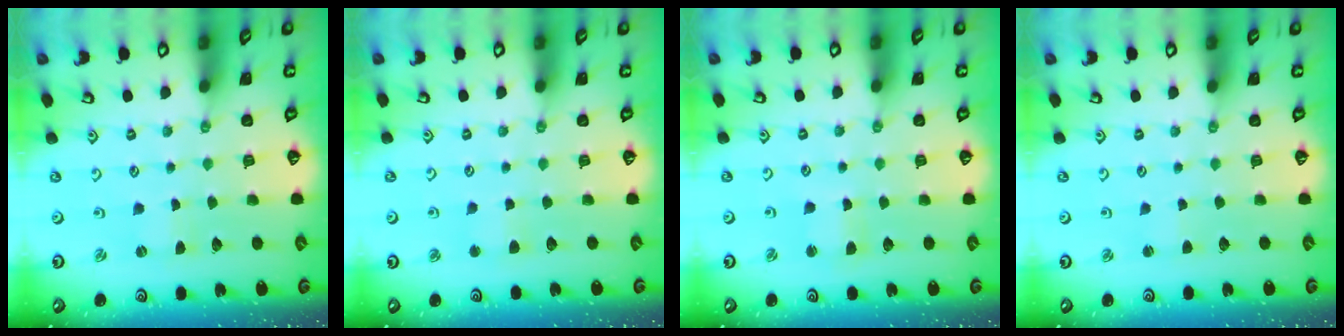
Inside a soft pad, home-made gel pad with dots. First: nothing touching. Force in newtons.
{"total": 2.8, "press": 2.8, "slide": 0.3}
{"total": 2.2, "press": 2.2, "slide": 0.3}
{"total": 1.5, "press": 1.5, "slide": 0.1}